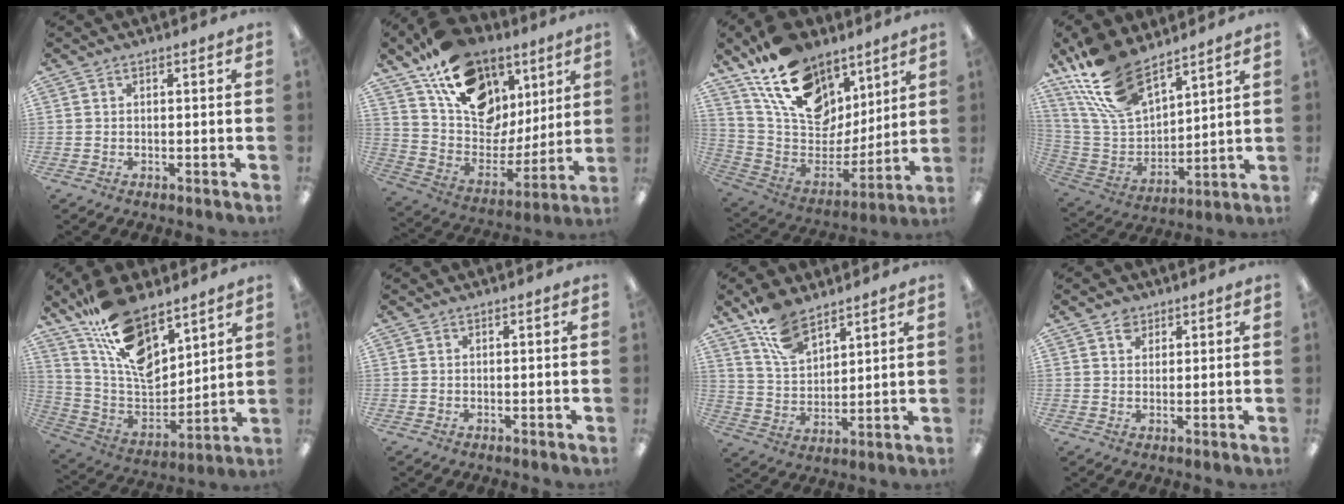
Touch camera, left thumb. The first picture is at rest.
{"total": 19.8, "force": [11.1, 13.0, 10.0], "torque": [-0.170, -0.065, 0.207]}
{"total": 19.4, "force": [12.3, 11.8, 9.2], "torque": [-0.171, -0.078, 0.232]}
{"total": 18.9, "force": [13.7, 8.7, 9.8], "torque": [-0.222, -0.063, 0.257]}
{"total": 17.1, "force": [11.9, 7.7, 9.6], "torque": [-0.180, -0.074, 0.219]}
{"total": 0.0}
{"total": 11.0, "force": [8.0, 5.3, 5.4], "torque": [-0.113, -0.030, 0.152]}
{"total": 2.9, "force": [1.9, 2.1, 0.7], "torque": [-0.011, -0.002, 0.035]}